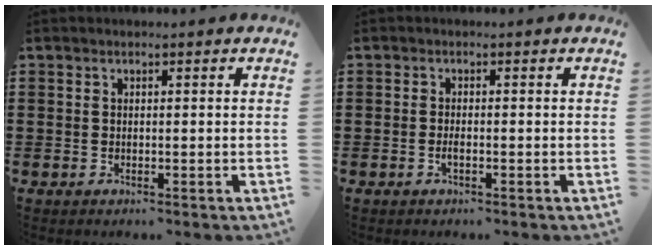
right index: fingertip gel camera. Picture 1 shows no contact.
{"total": 1.1, "force": [-0.4, 0.2, 1.0], "torque": [-0.028, -0.007, -0.008]}